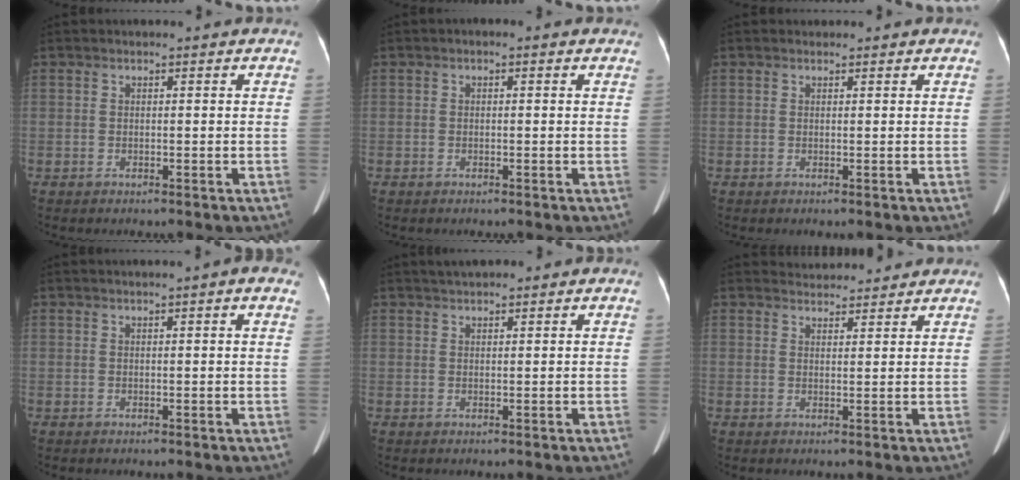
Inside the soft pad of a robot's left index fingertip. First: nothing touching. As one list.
[{"total": 0.6, "force": [-0.2, 0.4, 0.4], "torque": [-0.004, 0.003, -0.009]}, {"total": 0.5, "force": [0.5, 0.3, 0.0], "torque": [-0.006, 0.004, 0.008]}, {"total": 2.3, "force": [1.0, 0.2, 2.0], "torque": [-0.027, 0.010, 0.010]}, {"total": 2.4, "force": [1.6, 0.9, 1.5], "torque": [-0.029, 0.018, 0.029]}, {"total": 4.7, "force": [4.5, 1.3, 0.4], "torque": [-0.006, 0.021, 0.061]}]